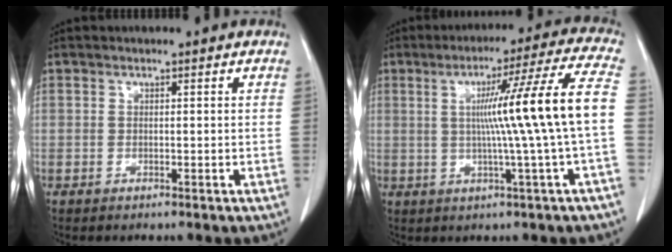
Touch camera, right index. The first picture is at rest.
{"total": 14.2, "force": [0.0, -2.6, 14.0], "torque": [-0.202, 0.010, 0.002]}